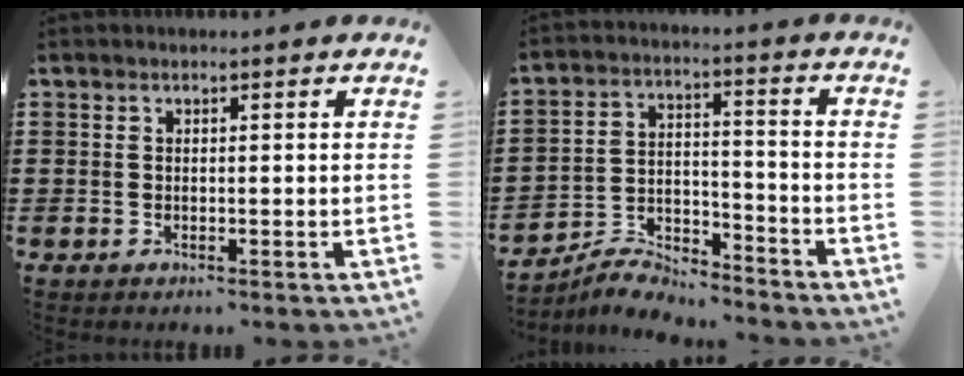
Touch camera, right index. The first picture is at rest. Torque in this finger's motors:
{"motor_torque": [-0.46, -0.82, 0.06, 0.00]}